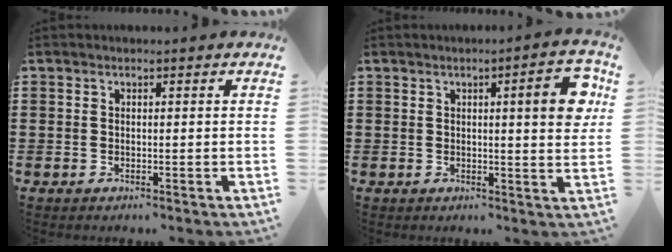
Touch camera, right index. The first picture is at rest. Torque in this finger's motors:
{"motor_torque": [1.08, 0.12, 0.30, 0.09]}